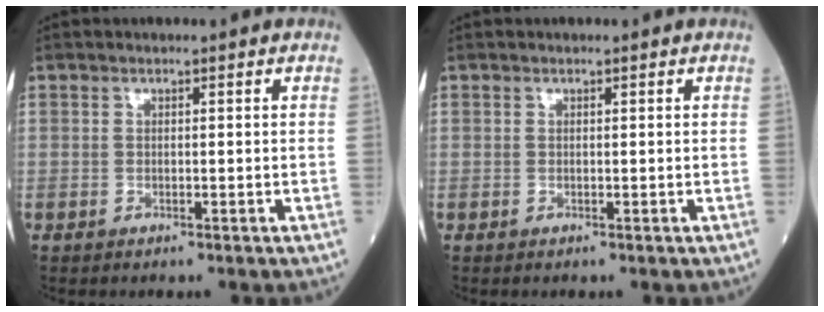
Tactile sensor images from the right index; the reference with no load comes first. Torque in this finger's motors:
{"motor_torque": [-0.02, -0.03, -0.03, -0.01]}